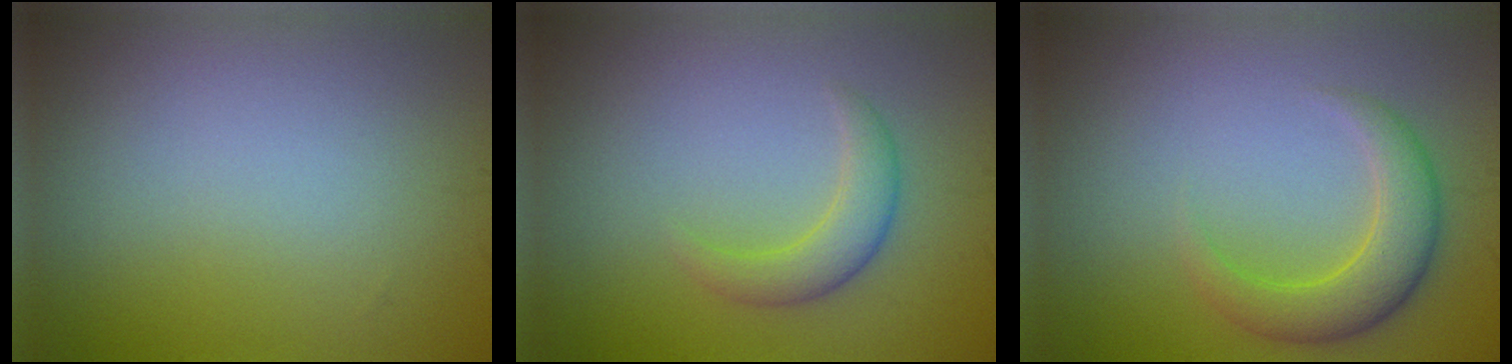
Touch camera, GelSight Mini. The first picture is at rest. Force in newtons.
{"total": 2.5, "press": 2.4, "slide": 0.2}
{"total": 3.9, "press": 3.9, "slide": 0.1}